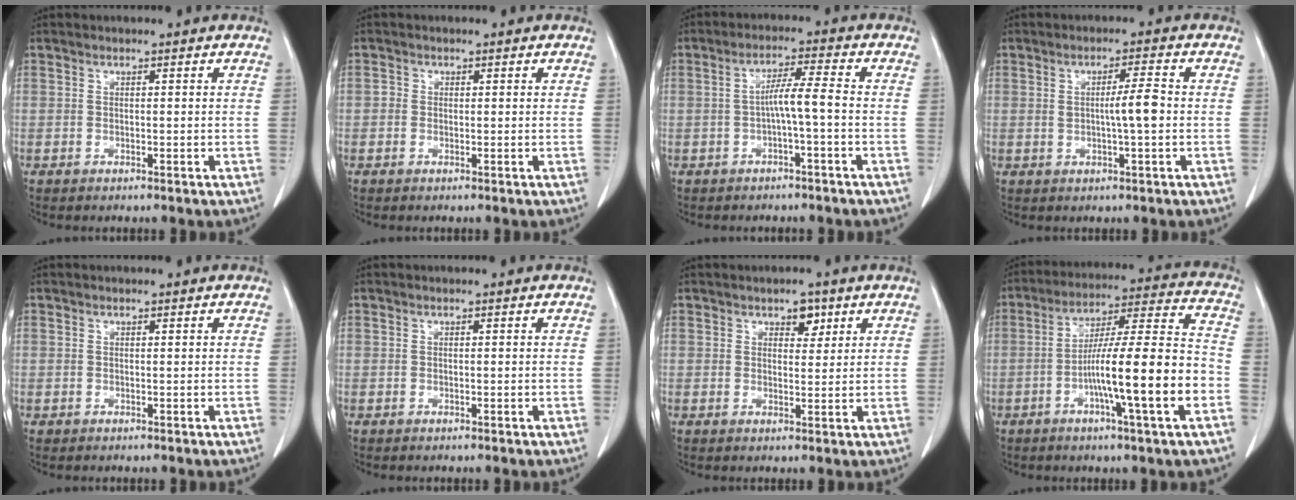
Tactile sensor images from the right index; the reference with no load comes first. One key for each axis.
{"total": 0.9, "fx": -0.1, "fy": 0.8, "fz": 0.4, "tx": -0.002, "ty": 0.005, "tz": -0.004}
{"total": 4.6, "fx": -1.0, "fy": -0.4, "fz": 4.4, "tx": -0.080, "ty": 0.013, "tz": -0.017}
{"total": 4.1, "fx": 0.0, "fy": 0.1, "fz": 4.1, "tx": -0.066, "ty": 0.001, "tz": 0.002}
{"total": 0.0}
{"total": 0.0}
{"total": 2.8, "fx": 1.6, "fy": 1.6, "fz": 1.6, "tx": -0.020, "ty": 0.002, "tz": 0.025}
{"total": 16.4, "fx": -4.8, "fy": 0.1, "fz": 15.7, "tx": -0.256, "ty": 0.010, "tz": -0.078}